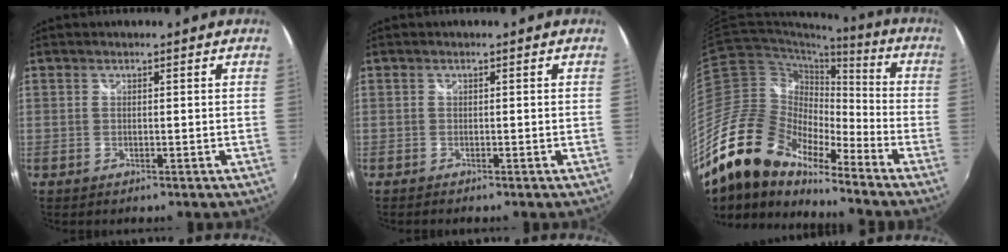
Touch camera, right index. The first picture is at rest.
{"total": 0.6, "force": [-0.6, 0.3, 0.1], "torque": [-0.006, -0.004, -0.014]}
{"total": 19.8, "force": [-15.7, 7.7, 9.2], "torque": [-0.168, -0.007, -0.304]}